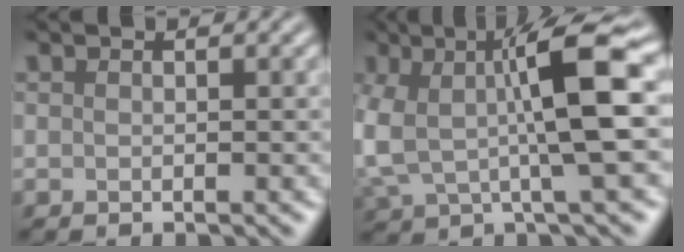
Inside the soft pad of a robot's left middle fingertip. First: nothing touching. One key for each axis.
{"total": 8.6, "fx": 0.6, "fy": 2.1, "fz": 8.3, "tx": -0.153, "ty": 0.009, "tz": 0.009}